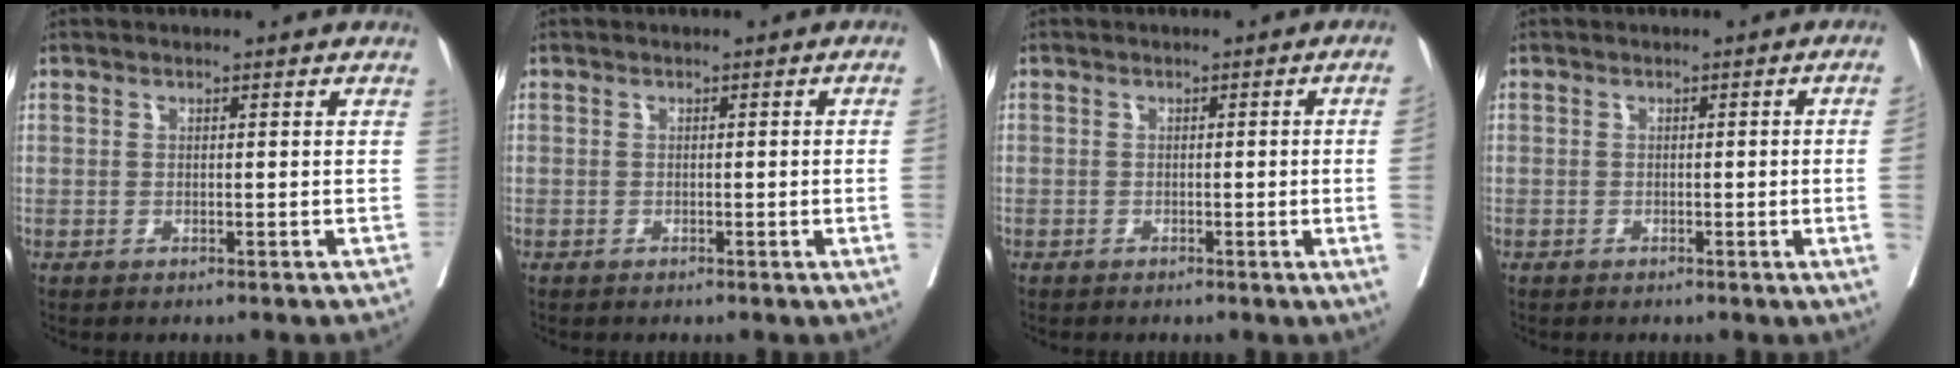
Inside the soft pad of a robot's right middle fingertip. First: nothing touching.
{"total": 1.9, "force": [-0.3, -0.7, 1.7], "torque": [-0.021, -0.003, -0.003]}
{"total": 4.0, "force": [-0.6, -1.7, 3.5], "torque": [-0.043, -0.008, -0.009]}
{"total": 3.8, "force": [-0.6, -1.5, 3.4], "torque": [-0.043, -0.008, -0.007]}